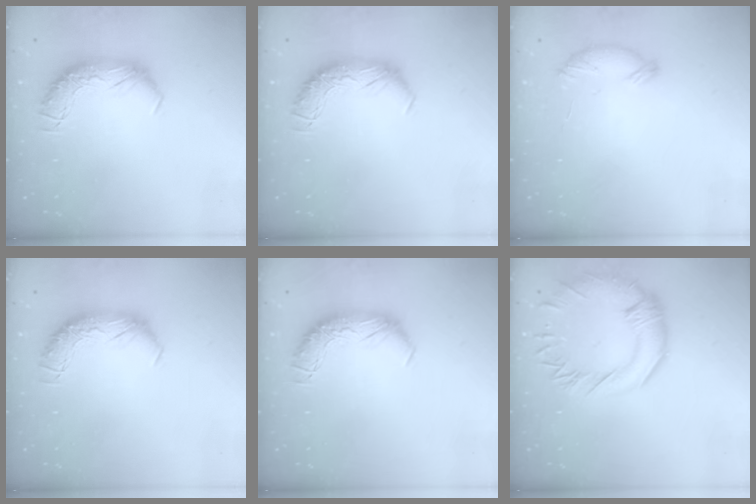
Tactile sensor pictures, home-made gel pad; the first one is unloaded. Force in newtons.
{"total": 0.0}
{"total": 6.8, "press": 6.8, "slide": 0.3}
{"total": 0.0}
{"total": 0.0}
{"total": 4.6, "press": 4.4, "slide": 1.4}